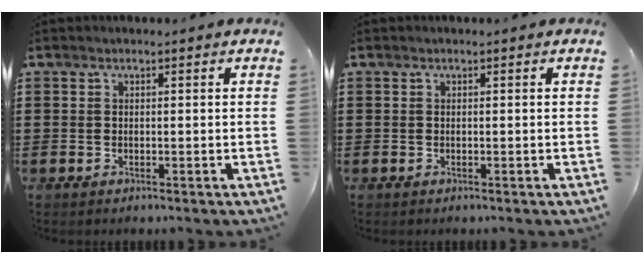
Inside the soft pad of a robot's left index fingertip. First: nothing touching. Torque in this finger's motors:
{"motor_torque": [-0.03, -0.03, 0.00, 0.00]}